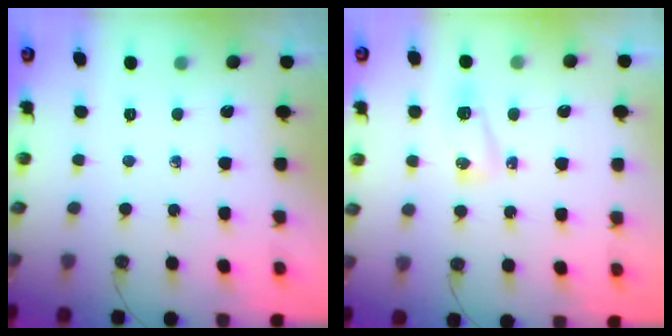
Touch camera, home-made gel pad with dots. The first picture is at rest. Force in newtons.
{"total": 6.4, "press": 6.2, "slide": 1.3}